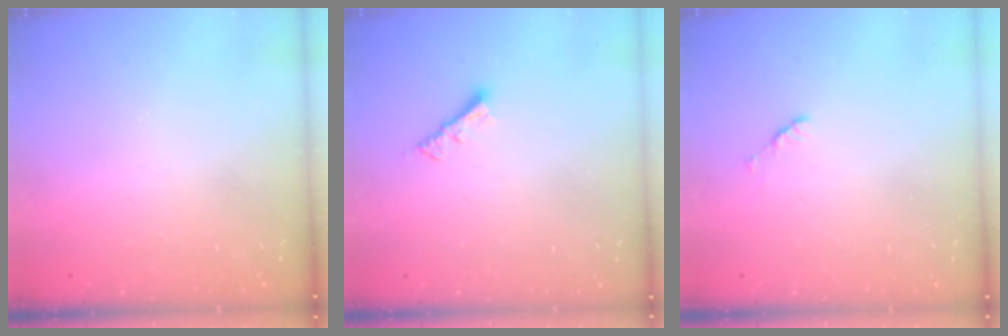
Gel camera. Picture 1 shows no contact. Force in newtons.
{"total": 4.2, "press": 4.2, "slide": 0.3}
{"total": 2.8, "press": 2.7, "slide": 0.4}